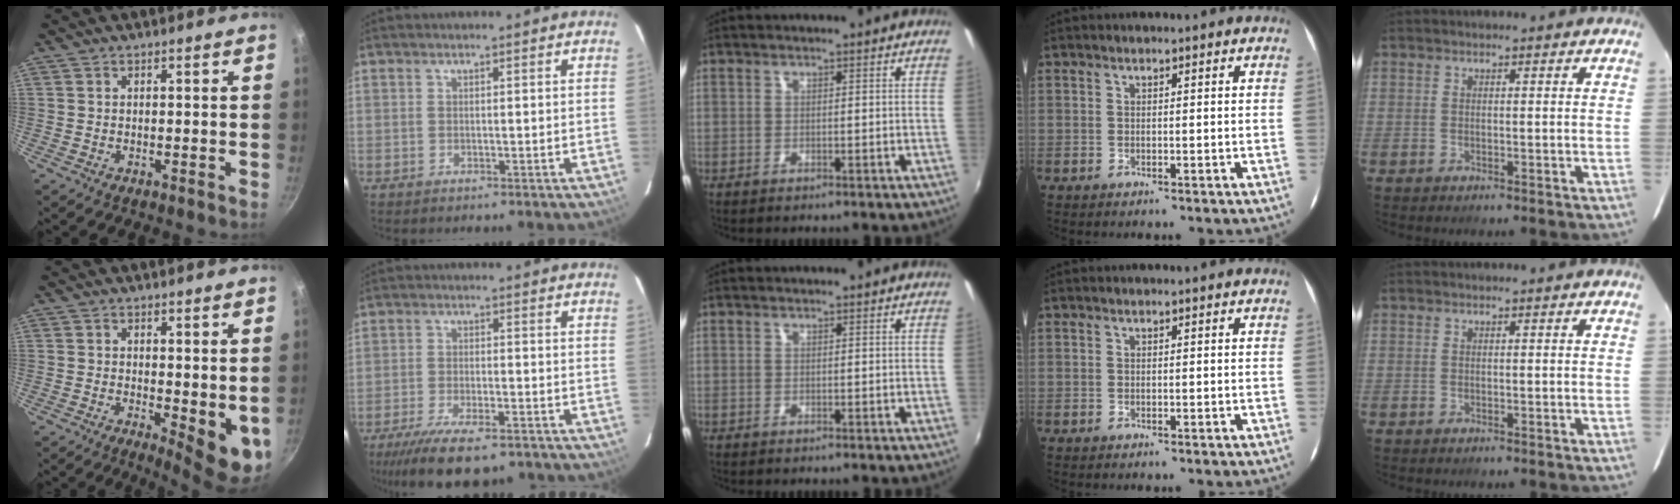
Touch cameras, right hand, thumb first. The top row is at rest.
{"thumb": {"total": 7.5, "force": [0.2, 2.9, 6.9], "torque": [-0.077, -0.013, 0.009]}, "index": {"total": 14.2, "force": [-10.8, 4.1, 8.2], "torque": [-0.176, -0.038, -0.176]}}